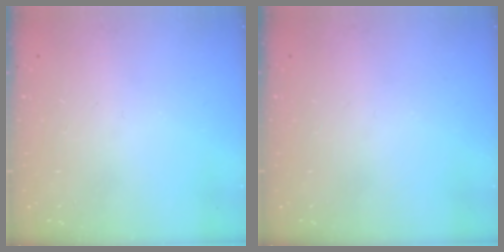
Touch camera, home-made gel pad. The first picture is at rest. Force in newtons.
{"total": 0.0}